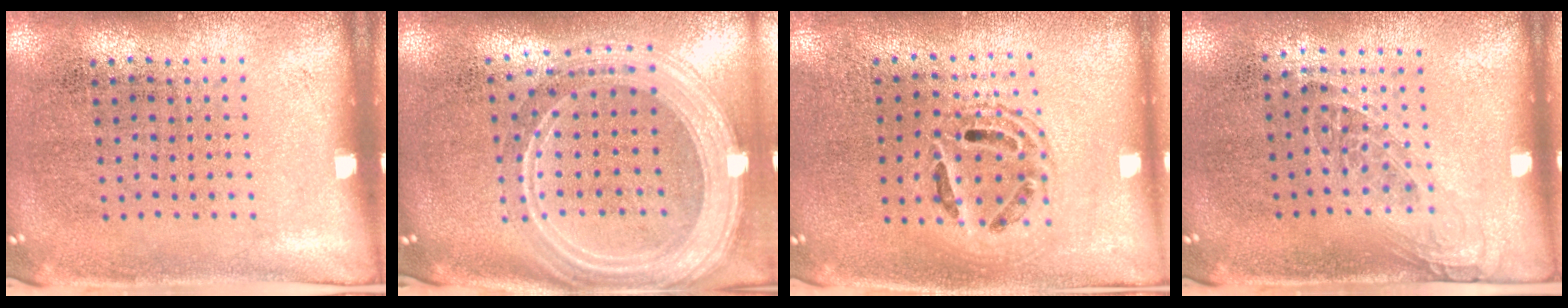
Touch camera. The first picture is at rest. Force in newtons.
{"total": 2.9, "press": 2.4, "slide": 1.7}
{"total": 1.3, "press": 1.2, "slide": 0.6}
{"total": 1.2, "press": 1.0, "slide": 0.7}